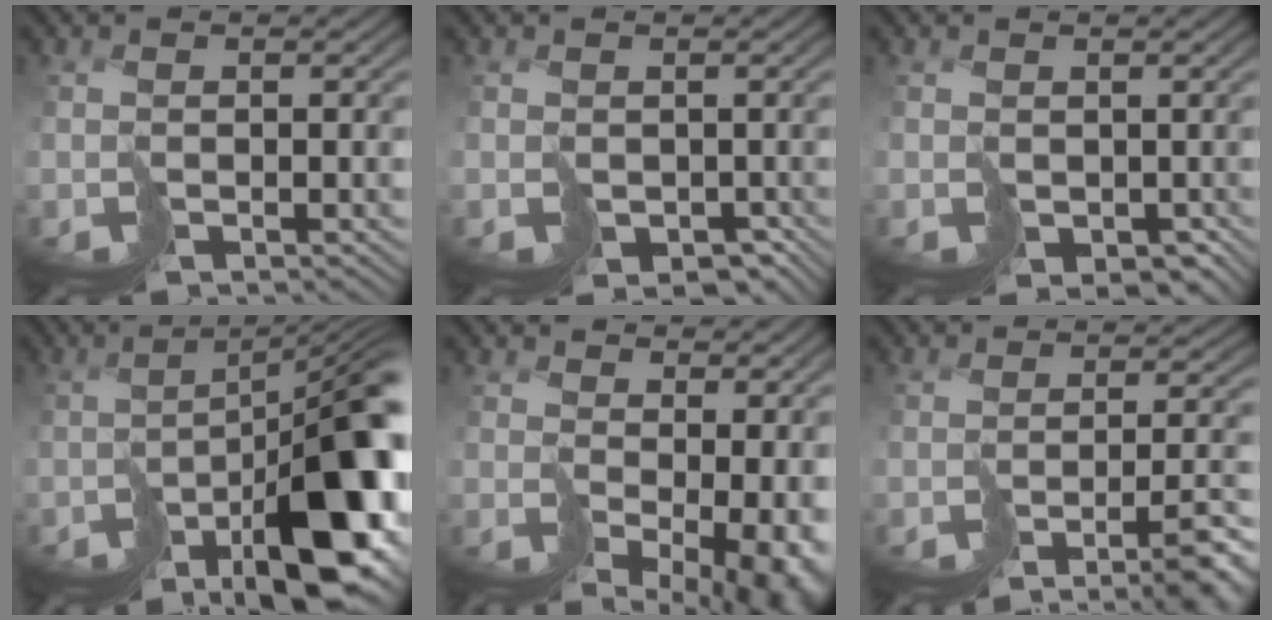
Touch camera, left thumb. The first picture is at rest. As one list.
[{"total": 2.5, "force": [-0.5, 2.2, 1.0], "torque": [-0.018, -0.015, 0.003]}, {"total": 2.0, "force": [0.2, 1.8, 0.9], "torque": [-0.018, -0.008, 0.009]}, {"total": 14.8, "force": [-6.2, 4.9, 12.5], "torque": [-0.153, -0.016, -0.087]}, {"total": 11.3, "force": [-0.3, 6.7, 9.0], "torque": [-0.157, -0.044, 0.060]}, {"total": 8.3, "force": [-6.1, 1.3, 5.5], "torque": [-0.071, -0.012, -0.077]}]